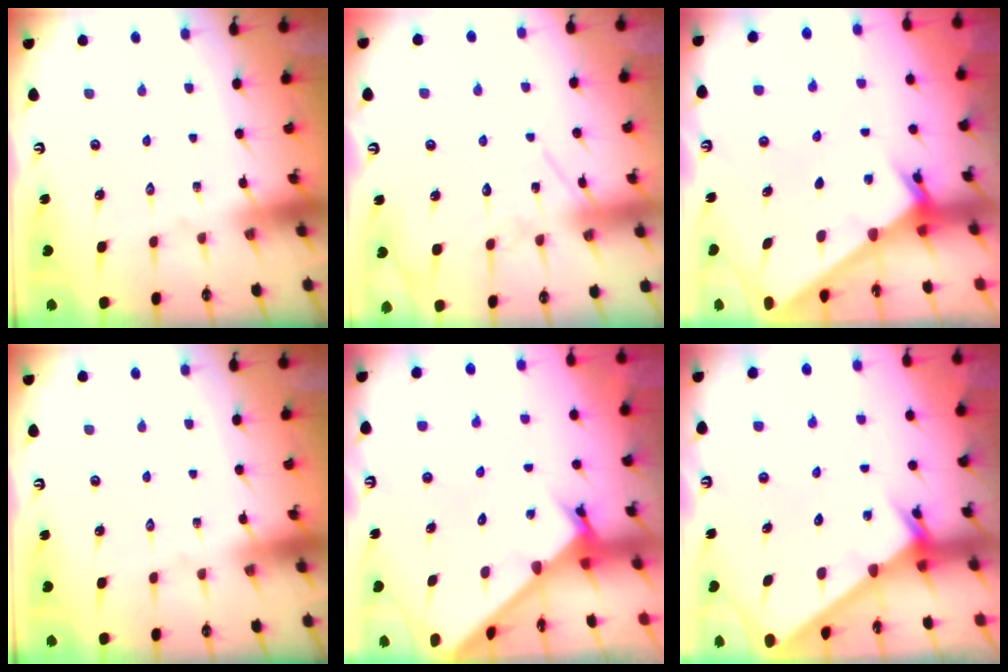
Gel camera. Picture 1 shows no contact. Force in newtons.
{"total": 10.4, "press": 10.4, "slide": 0.7}
{"total": 2.2, "press": 2.2, "slide": 0.2}
{"total": 0.0}
{"total": 2.6, "press": 2.5, "slide": 0.3}
{"total": 2.3, "press": 2.3, "slide": 0.2}